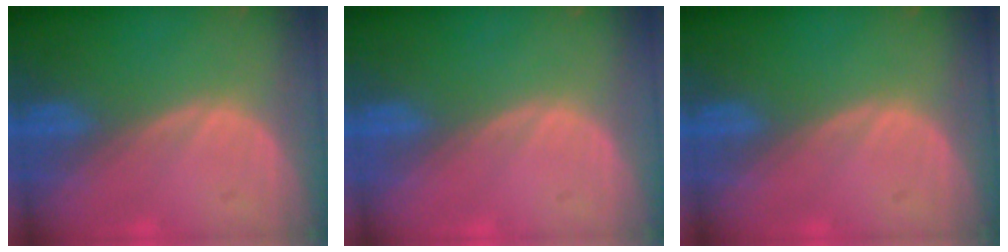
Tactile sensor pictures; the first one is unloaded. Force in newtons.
{"total": 0.0}
{"total": 0.0}